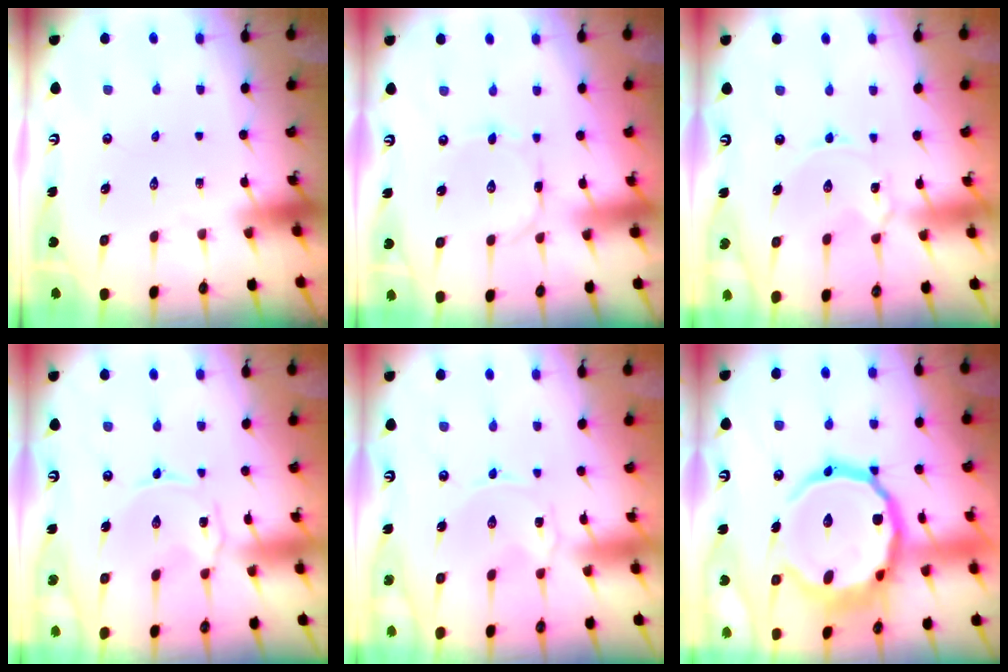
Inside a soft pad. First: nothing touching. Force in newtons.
{"total": 0.9, "press": 0.9, "slide": 0.0}
{"total": 1.5, "press": 1.5, "slide": 0.1}
{"total": 0.7, "press": 0.6, "slide": 0.2}
{"total": 0.0}
{"total": 22.9, "press": 22.8, "slide": 1.9}